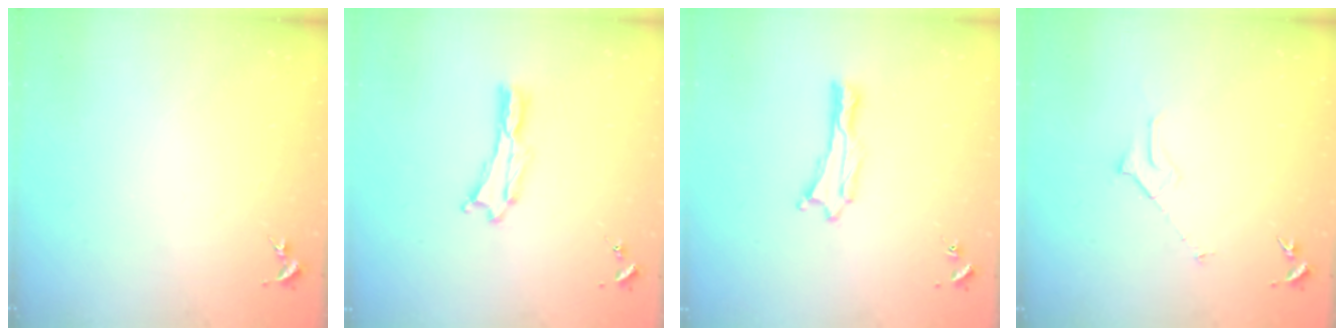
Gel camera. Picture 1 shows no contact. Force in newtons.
{"total": 0.0}
{"total": 0.6, "press": 0.6, "slide": 0.1}
{"total": 2.3, "press": 2.3, "slide": 0.2}